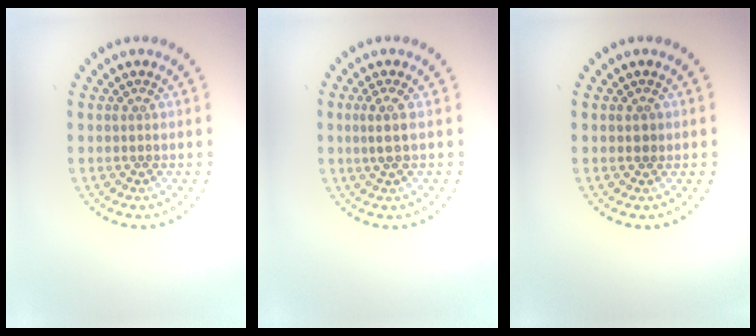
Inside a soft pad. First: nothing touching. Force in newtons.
{"total": 1.8, "press": 1.4, "slide": 1.2}
{"total": 0.7, "press": 0.7, "slide": 0.1}